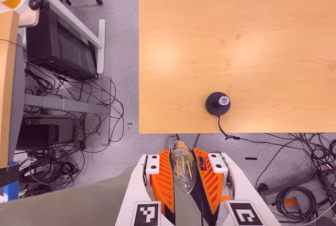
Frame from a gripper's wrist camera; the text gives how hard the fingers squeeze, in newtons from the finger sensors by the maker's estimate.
{"total": 18.7, "left": 19.2, "right": 18.3}